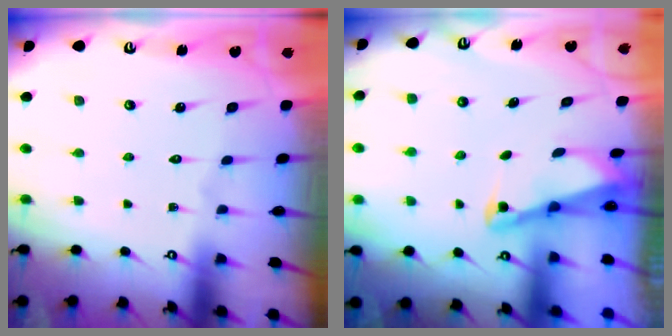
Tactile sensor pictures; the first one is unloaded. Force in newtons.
{"total": 2.2, "press": 2.1, "slide": 0.4}